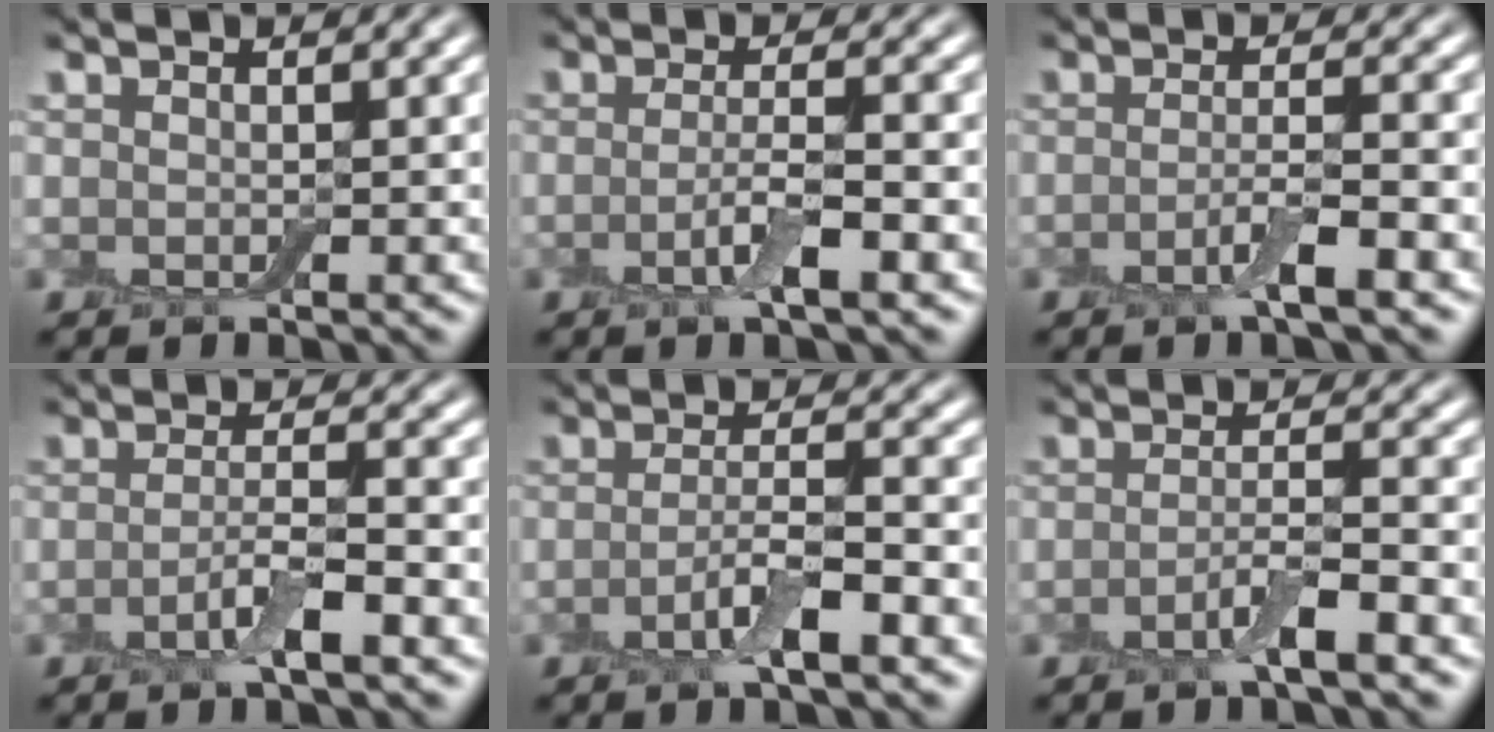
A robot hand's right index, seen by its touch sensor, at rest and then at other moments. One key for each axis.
{"total": 3.4, "fx": -1.0, "fy": 0.7, "fz": 3.1, "tx": -0.059, "ty": -0.001, "tz": -0.024}
{"total": 3.0, "fx": -1.3, "fy": 0.4, "fz": 2.7, "tx": -0.048, "ty": 0.004, "tz": -0.032}
{"total": 3.5, "fx": -1.5, "fy": 0.6, "fz": 3.1, "tx": -0.059, "ty": 0.005, "tz": -0.037}
{"total": 4.0, "fx": -1.7, "fy": 0.8, "fz": 3.5, "tx": -0.066, "ty": 0.005, "tz": -0.039}
{"total": 3.3, "fx": -1.7, "fy": 0.4, "fz": 2.8, "tx": -0.051, "ty": 0.006, "tz": -0.041}